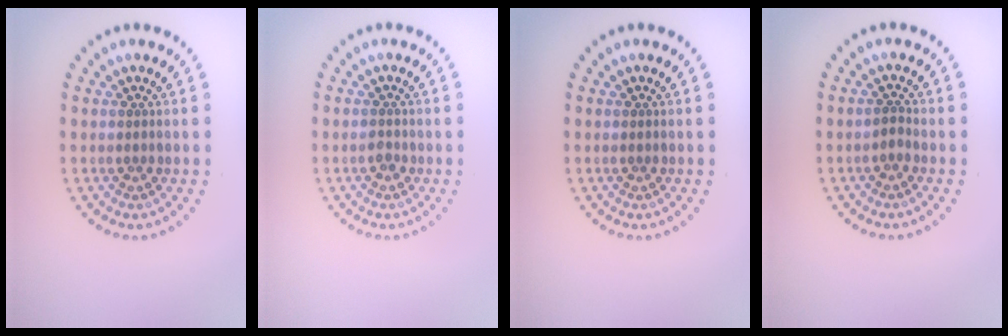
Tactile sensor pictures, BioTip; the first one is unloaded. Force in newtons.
{"total": 0.8, "press": 0.8, "slide": 0.1}
{"total": 0.0}
{"total": 0.8, "press": 0.7, "slide": 0.3}